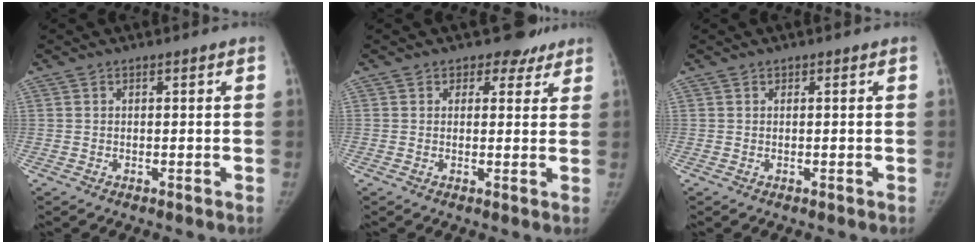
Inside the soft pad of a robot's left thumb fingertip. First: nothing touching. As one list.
[{"total": 4.0, "force": [2.9, 2.7, 0.2], "torque": [0.025, -0.014, 0.032]}, {"total": 0.0}]